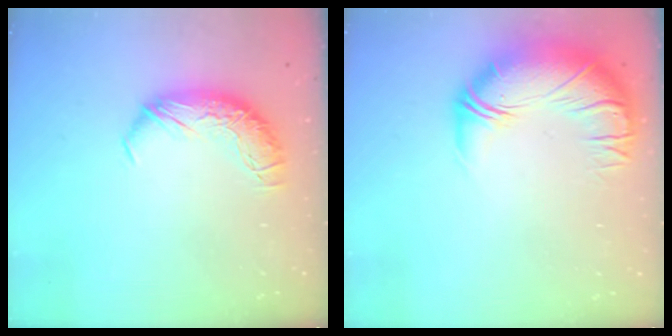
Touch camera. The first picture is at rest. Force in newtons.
{"total": 3.8, "press": 1.9, "slide": 3.2}